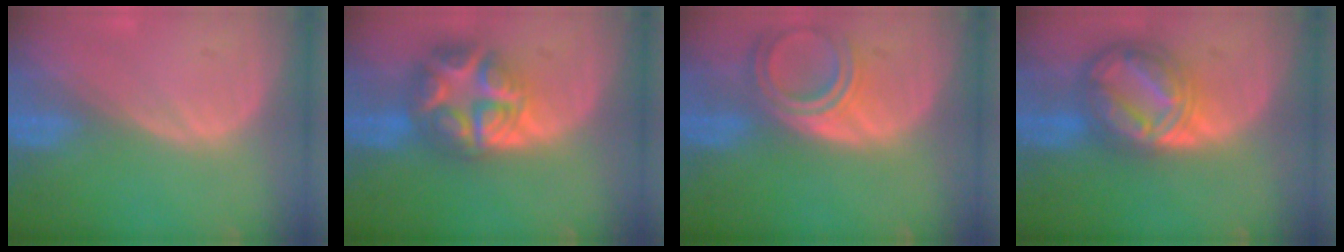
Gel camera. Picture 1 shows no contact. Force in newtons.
{"total": 8.8, "press": 8.8, "slide": 0.6}
{"total": 6.5, "press": 5.9, "slide": 2.8}
{"total": 8.8, "press": 8.8, "slide": 0.6}